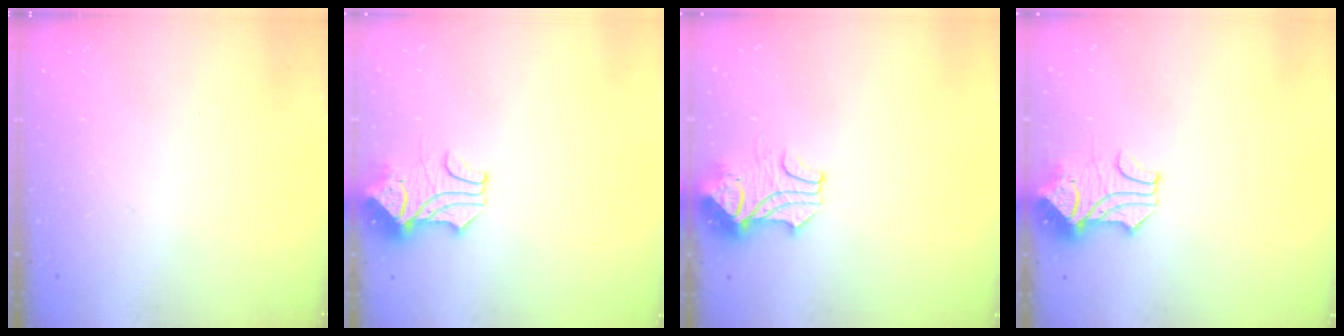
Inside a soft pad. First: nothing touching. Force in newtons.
{"total": 1.8, "press": 1.4, "slide": 1.1}
{"total": 2.4, "press": 2.2, "slide": 0.9}
{"total": 1.7, "press": 1.4, "slide": 1.0}